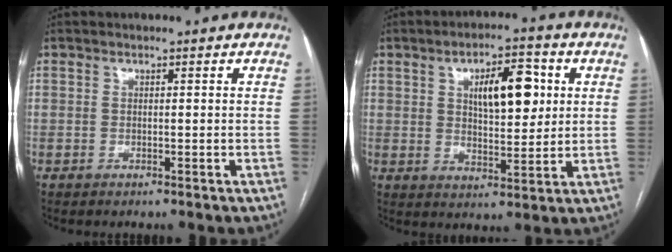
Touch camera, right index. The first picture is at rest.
{"total": 9.8, "force": [2.9, 3.7, 8.7], "torque": [-0.134, 0.012, 0.050]}